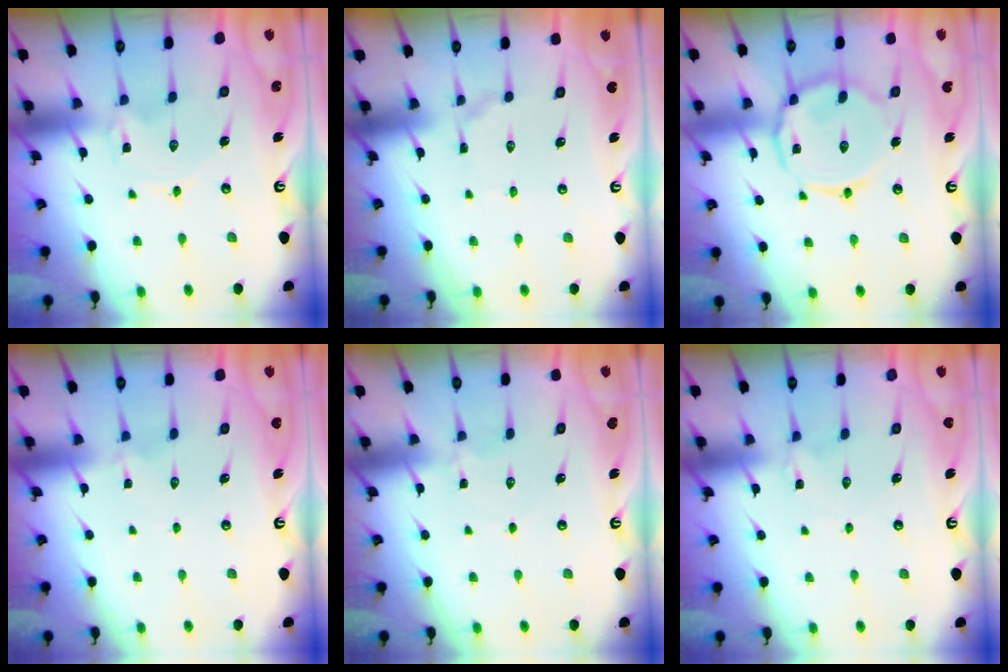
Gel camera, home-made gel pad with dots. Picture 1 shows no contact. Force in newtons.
{"total": 3.0, "press": 2.9, "slide": 0.3}
{"total": 12.2, "press": 12.1, "slide": 1.2}
{"total": 1.8, "press": 1.7, "slide": 0.3}
{"total": 3.0, "press": 3.0, "slide": 0.4}
{"total": 2.4, "press": 2.4, "slide": 0.3}